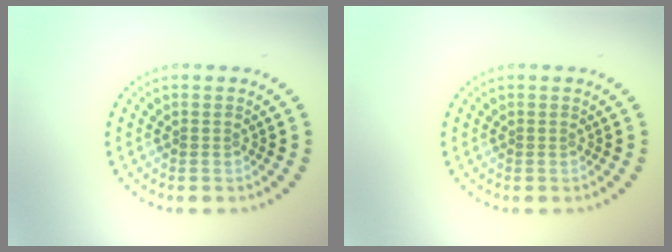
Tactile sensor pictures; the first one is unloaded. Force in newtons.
{"total": 0.0}